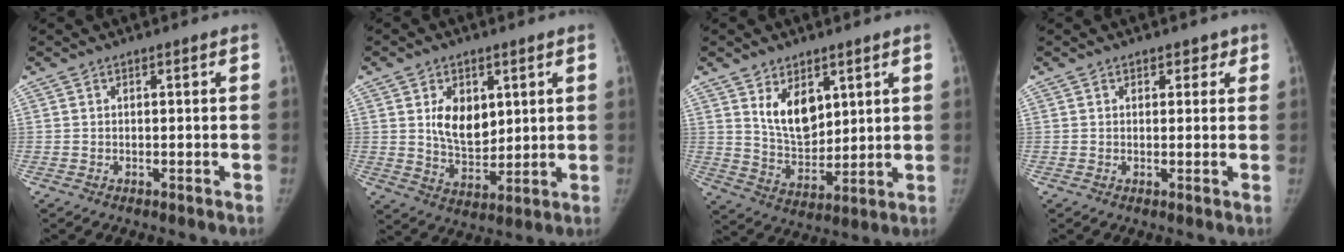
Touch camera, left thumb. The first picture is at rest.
{"total": 9.6, "force": [3.0, 6.4, 6.5], "torque": [-0.074, -0.025, 0.062]}
{"total": 9.9, "force": [4.3, 6.1, 6.5], "torque": [-0.078, -0.035, 0.089]}
{"total": 2.3, "force": [1.4, 1.7, 0.8], "torque": [0.018, -0.006, 0.014]}